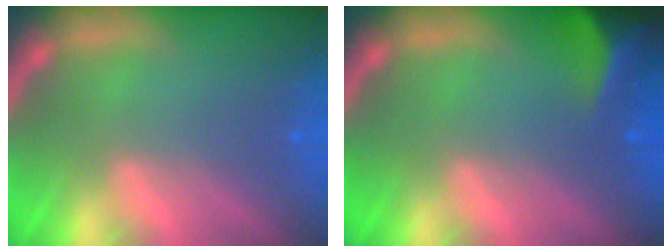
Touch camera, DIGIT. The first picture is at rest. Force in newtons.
{"total": 5.4}